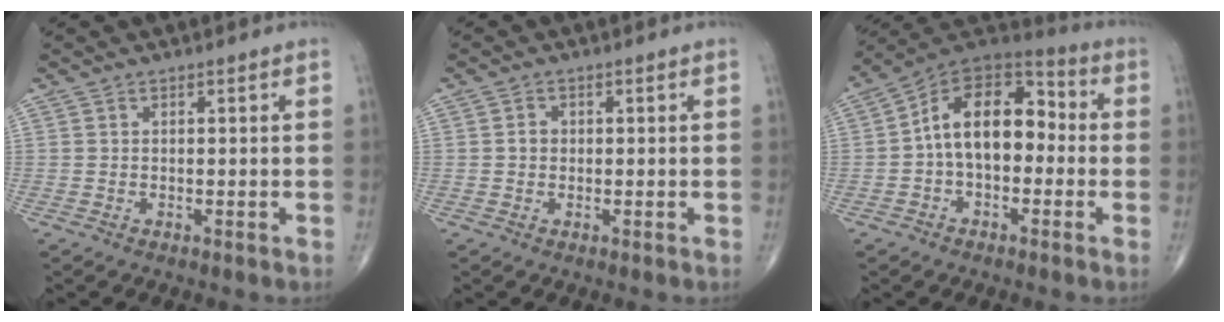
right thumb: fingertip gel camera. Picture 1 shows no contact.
{"total": 1.6, "force": [0.0, 1.4, 0.7], "torque": [-0.006, 0.005, -0.002]}
{"total": 15.2, "force": [-0.6, 9.4, 11.9], "torque": [-0.160, 0.049, -0.025]}